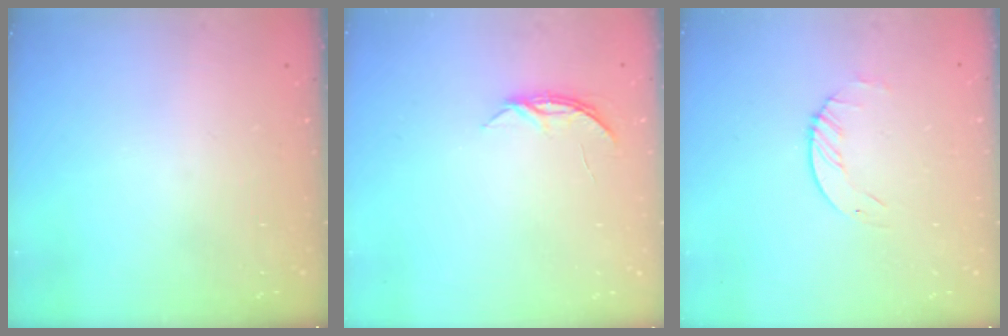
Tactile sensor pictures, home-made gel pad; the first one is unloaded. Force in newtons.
{"total": 3.7, "press": 3.7, "slide": 0.4}
{"total": 1.6, "press": 1.6, "slide": 0.2}